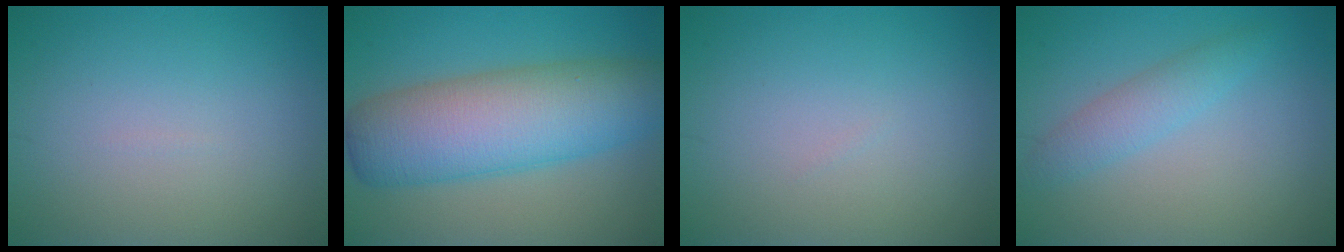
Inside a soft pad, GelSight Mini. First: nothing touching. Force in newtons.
{"total": 10.2, "press": 10.2, "slide": 0.3}
{"total": 0.0}
{"total": 2.4, "press": 2.4, "slide": 0.1}